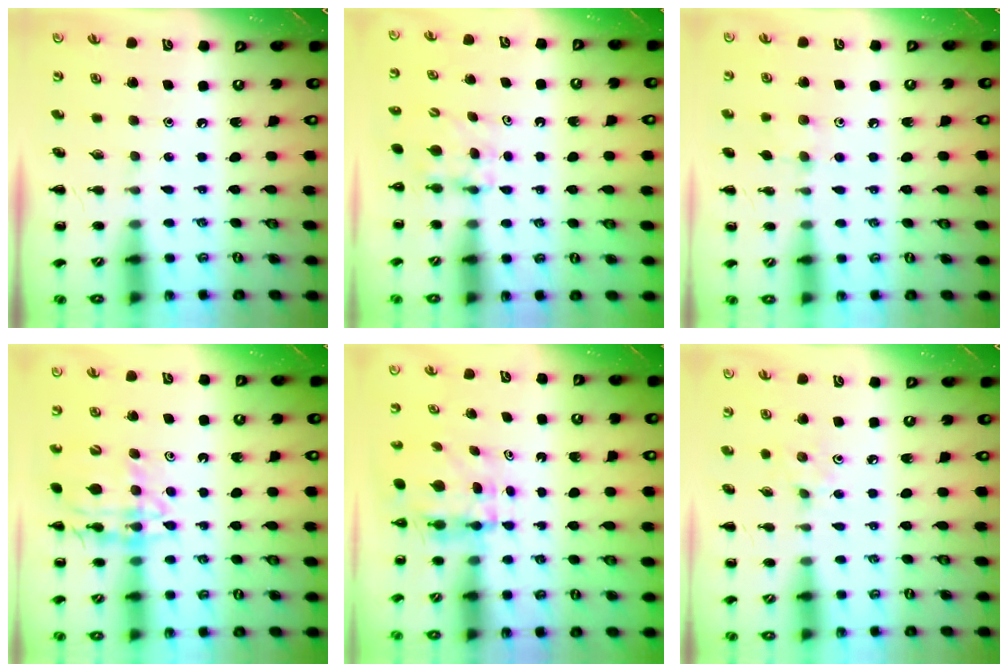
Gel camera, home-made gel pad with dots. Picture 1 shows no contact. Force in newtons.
{"total": 3.5, "press": 3.4, "slide": 1.1}
{"total": 6.5, "press": 6.2, "slide": 2.1}
{"total": 14.3, "press": 14.1, "slide": 2.7}
{"total": 3.9, "press": 3.9, "slide": 0.3}
{"total": 3.2, "press": 2.9, "slide": 1.2}